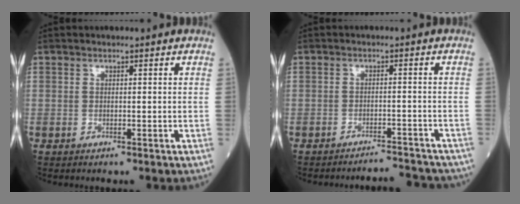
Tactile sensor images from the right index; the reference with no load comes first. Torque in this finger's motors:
{"motor_torque": [0.47, -0.75, 0.03, 0.02]}